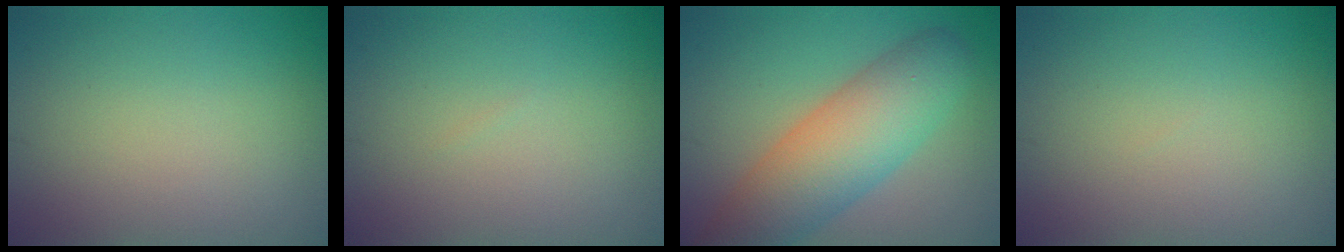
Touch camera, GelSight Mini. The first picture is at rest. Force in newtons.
{"total": 0.0}
{"total": 8.3, "press": 8.3, "slide": 0.5}
{"total": 0.0}